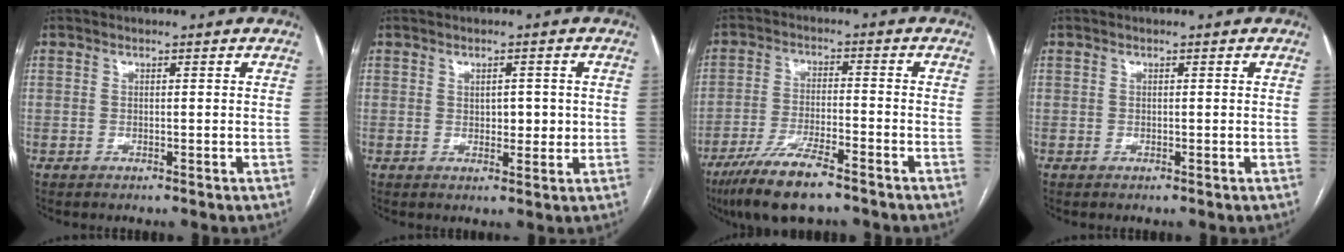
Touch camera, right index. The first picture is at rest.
{"total": 3.0, "force": [0.3, 1.7, 2.5], "torque": [-0.034, 0.001, 0.008]}
{"total": 10.7, "force": [-7.7, 1.9, 7.2], "torque": [-0.135, -0.023, -0.134]}
{"total": 0.0}